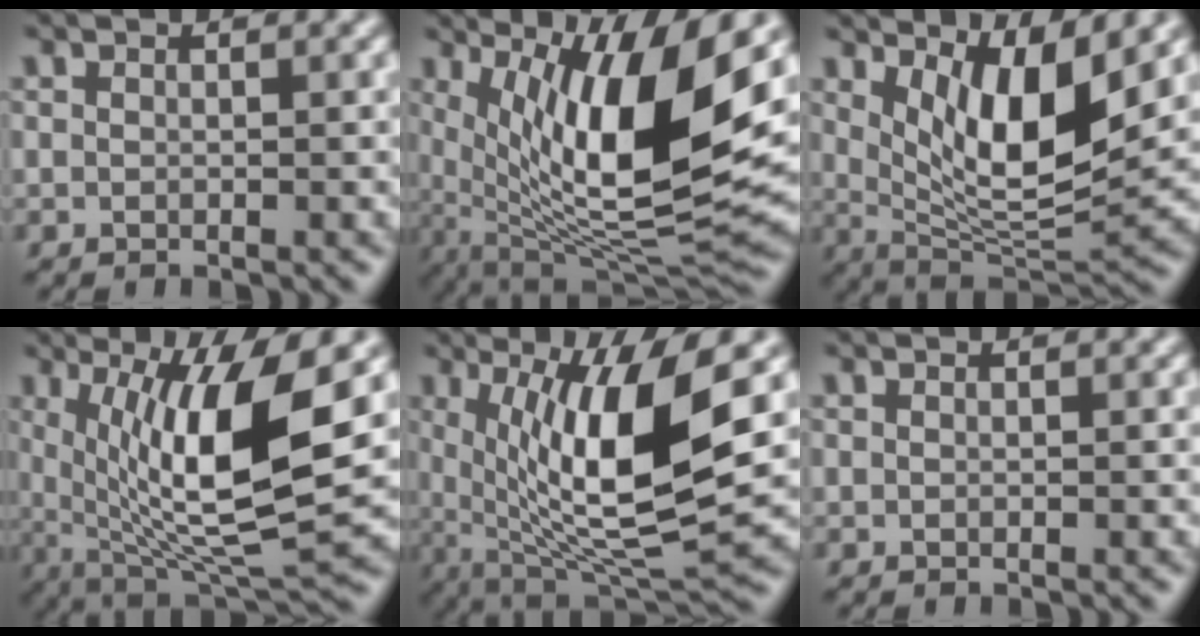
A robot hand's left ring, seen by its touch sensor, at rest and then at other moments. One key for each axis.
{"total": 13.1, "fx": 3.3, "fy": 3.9, "fz": 12.1, "tx": -0.203, "ty": -0.013, "tz": 0.064}
{"total": 8.2, "fx": 3.0, "fy": 2.7, "fz": 7.2, "tx": -0.121, "ty": -0.025, "tz": 0.059}
{"total": 11.3, "fx": 2.0, "fy": 3.1, "fz": 10.6, "tx": -0.177, "ty": -0.015, "tz": 0.043}
{"total": 11.4, "fx": 2.0, "fy": 3.1, "fz": 10.8, "tx": -0.181, "ty": -0.012, "tz": 0.040}
{"total": 0.0}